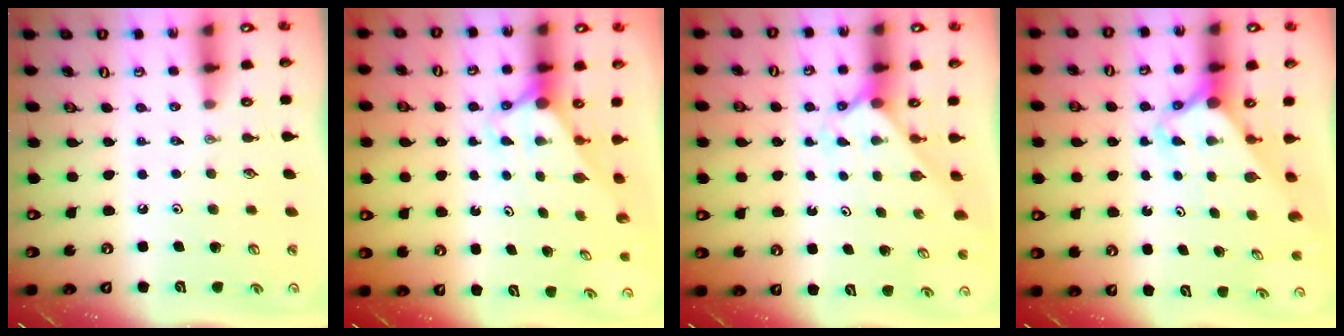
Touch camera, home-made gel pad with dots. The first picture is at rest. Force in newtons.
{"total": 2.7, "press": 2.7, "slide": 0.0}
{"total": 2.0, "press": 2.0, "slide": 0.2}
{"total": 2.8, "press": 2.8, "slide": 0.2}